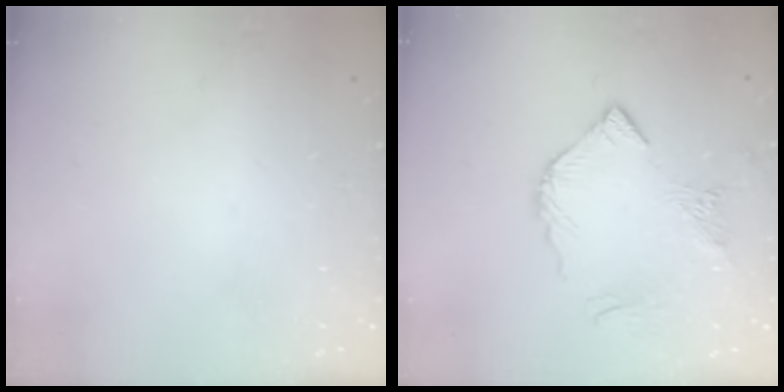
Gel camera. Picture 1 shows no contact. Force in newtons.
{"total": 9.8, "press": 9.8, "slide": 1.2}